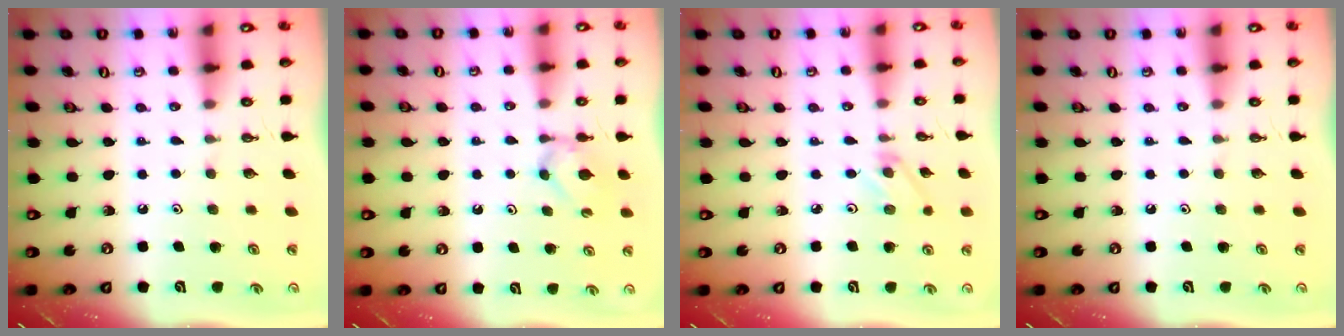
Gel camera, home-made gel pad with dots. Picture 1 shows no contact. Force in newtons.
{"total": 3.6, "press": 3.5, "slide": 0.6}
{"total": 2.8, "press": 2.7, "slide": 0.4}
{"total": 0.0}